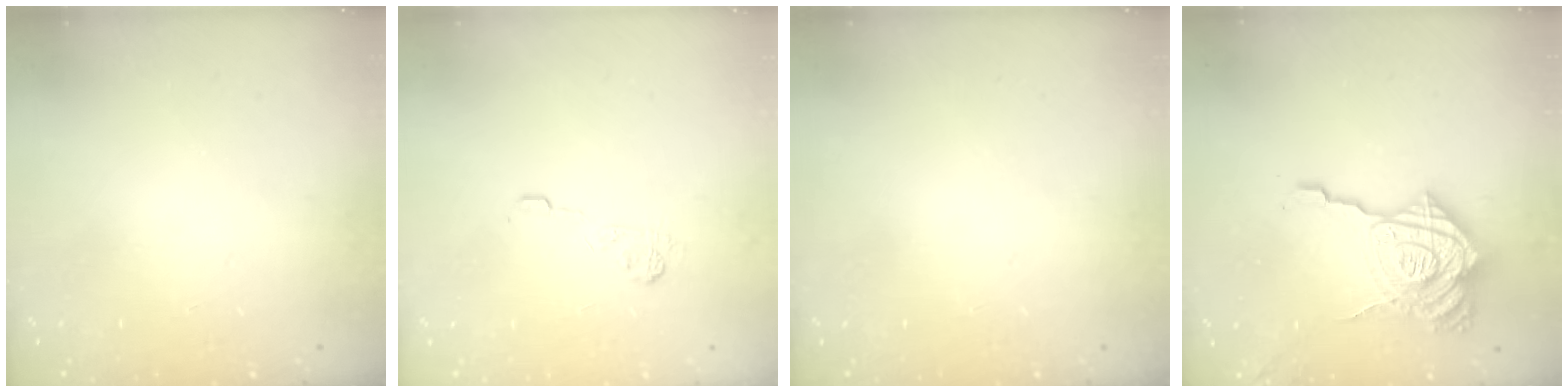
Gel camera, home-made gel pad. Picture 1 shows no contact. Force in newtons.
{"total": 5.6, "press": 5.3, "slide": 1.6}
{"total": 0.0}
{"total": 24.8, "press": 24.6, "slide": 3.2}